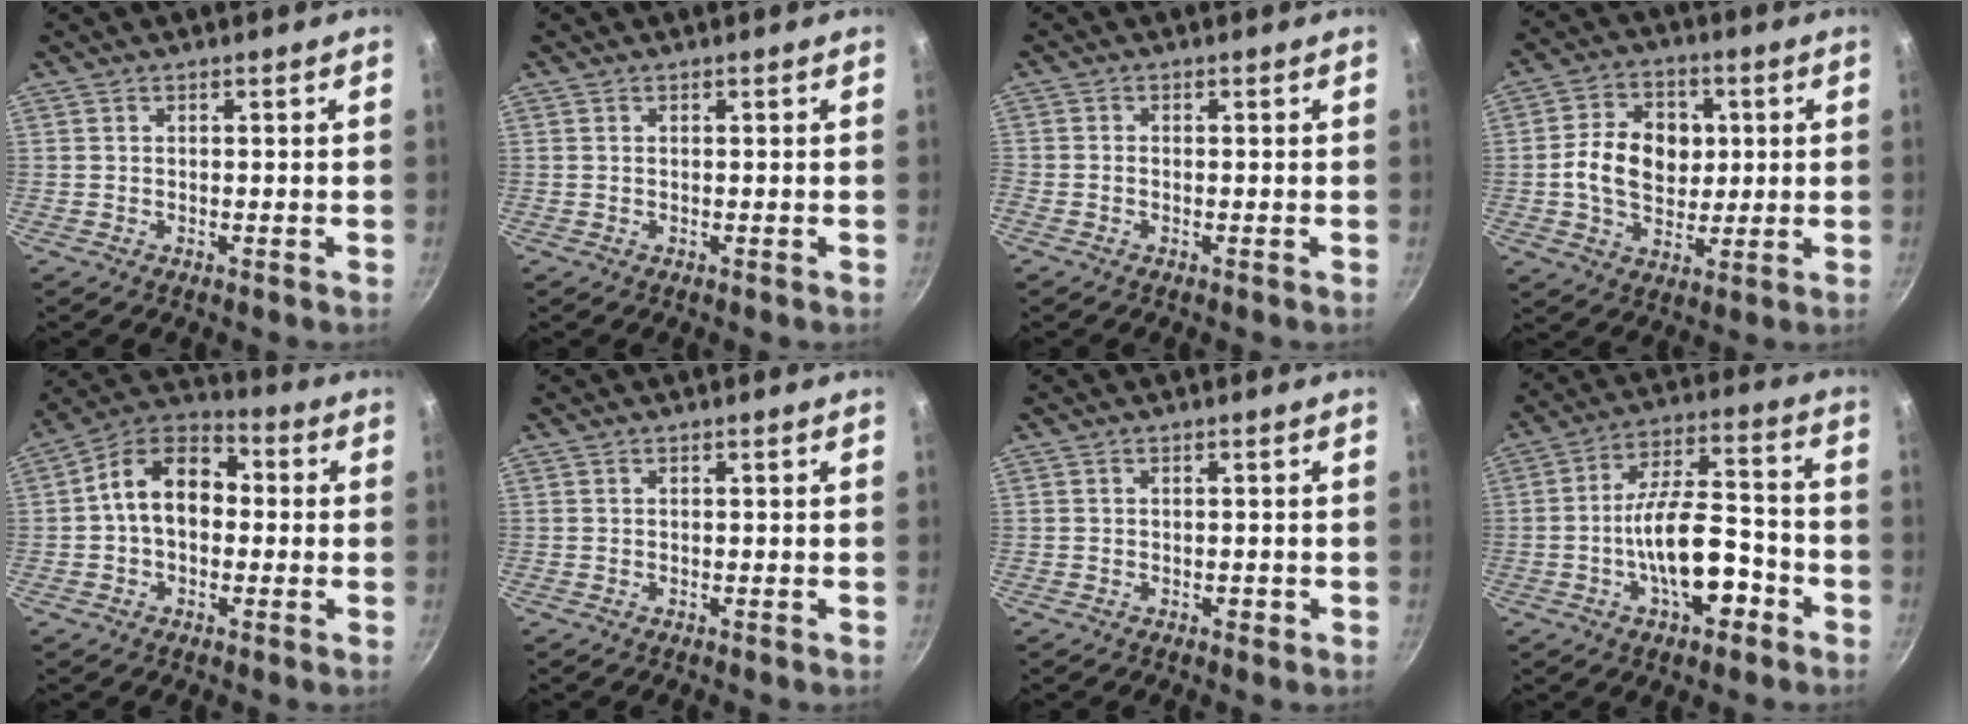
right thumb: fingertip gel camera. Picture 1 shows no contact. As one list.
[{"total": 0.0}, {"total": 0.9, "force": [-0.5, 0.5, 0.6], "torque": [-0.018, 0.004, -0.016]}, {"total": 12.2, "force": [0.9, 9.2, 8.0], "torque": [-0.108, 0.007, 0.009]}, {"total": 12.4, "force": [0.4, 8.8, 8.8], "torque": [-0.107, 0.038, -0.017]}, {"total": 0.0}, {"total": 0.9, "force": [-0.4, 0.6, 0.6], "torque": [-0.005, 0.003, -0.005]}, {"total": 13.9, "force": [-5.1, 6.1, 11.4], "torque": [-0.162, 0.049, -0.086]}]